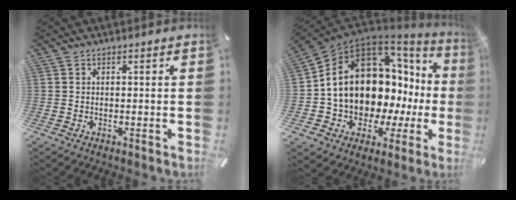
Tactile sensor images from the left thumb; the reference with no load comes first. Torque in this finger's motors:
{"motor_torque": [1.47, 1.84, 2.77, 0.00, 0.35]}